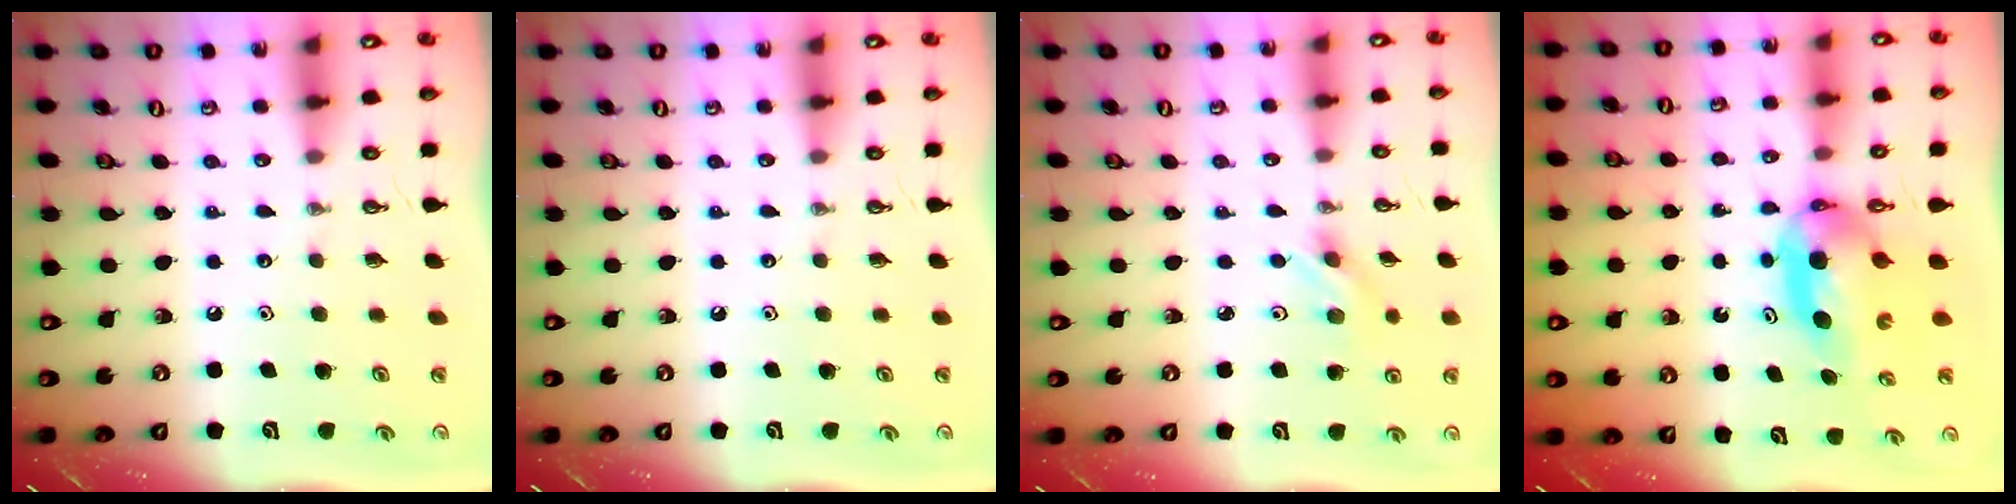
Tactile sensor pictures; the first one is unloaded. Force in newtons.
{"total": 0.0}
{"total": 4.1, "press": 3.8, "slide": 1.3}
{"total": 6.4, "press": 6.0, "slide": 2.4}